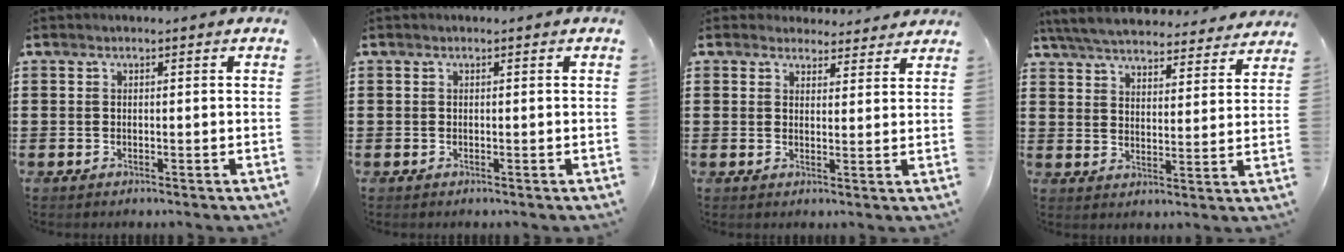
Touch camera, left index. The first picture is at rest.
{"total": 0.0}
{"total": 2.4, "force": [2.2, 0.9, 0.2], "torque": [-0.003, -0.002, 0.041]}
{"total": 6.1, "force": [5.9, 0.4, 1.4], "torque": [-0.055, -0.035, 0.104]}